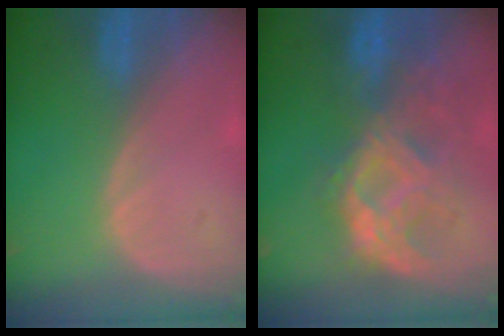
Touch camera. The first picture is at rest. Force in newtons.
{"total": 9.5, "press": 8.9, "slide": 3.5}